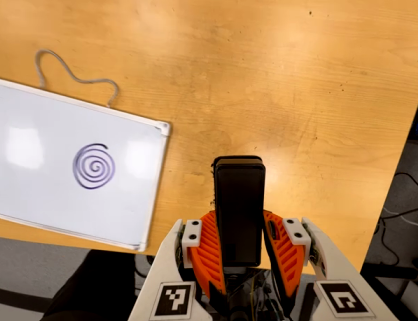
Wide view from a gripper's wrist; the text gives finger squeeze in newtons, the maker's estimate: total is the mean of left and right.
{"total": 5.1, "left": 3.7, "right": 6.6}